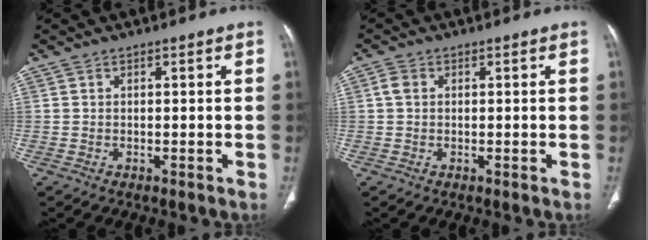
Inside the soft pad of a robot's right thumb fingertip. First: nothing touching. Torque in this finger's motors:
{"motor_torque": [0.58, 0.12, 0.23, -0.11, 0.13]}